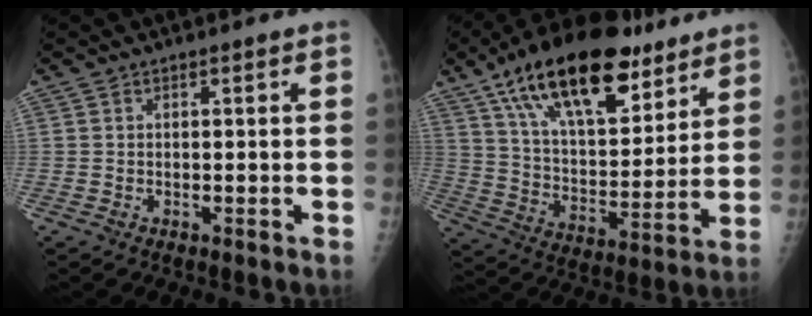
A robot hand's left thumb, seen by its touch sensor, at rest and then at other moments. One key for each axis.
{"total": 25.2, "fx": 15.6, "fy": 11.1, "fz": 16.3, "tx": -0.242, "ty": -0.042, "tz": 0.263}